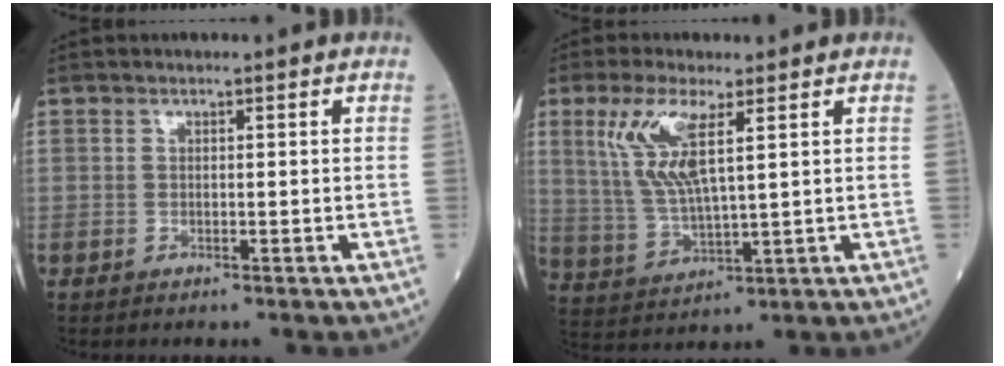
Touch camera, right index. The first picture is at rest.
{"total": 9.1, "force": [3.6, 1.6, 8.2], "torque": [-0.189, 0.000, 0.078]}